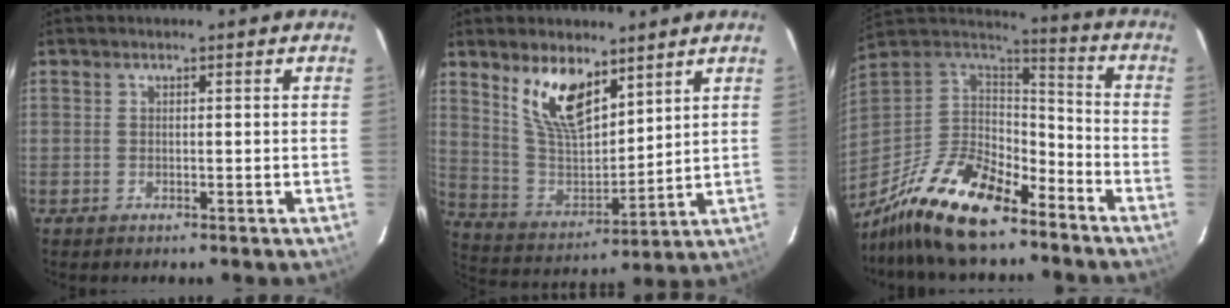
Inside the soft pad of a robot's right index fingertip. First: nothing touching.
{"total": 13.3, "force": [8.2, 5.9, 8.7], "torque": [-0.165, -0.002, 0.169]}
{"total": 21.9, "force": [-15.8, 8.3, 12.6], "torque": [-0.270, -0.019, -0.282]}